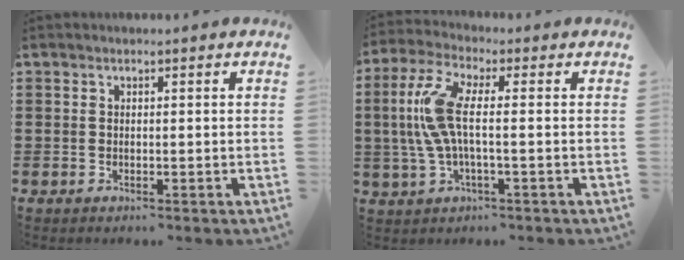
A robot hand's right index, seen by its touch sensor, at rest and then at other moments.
{"total": 8.8, "force": [0.1, 2.7, 8.4], "torque": [-0.203, -0.014, -0.011]}